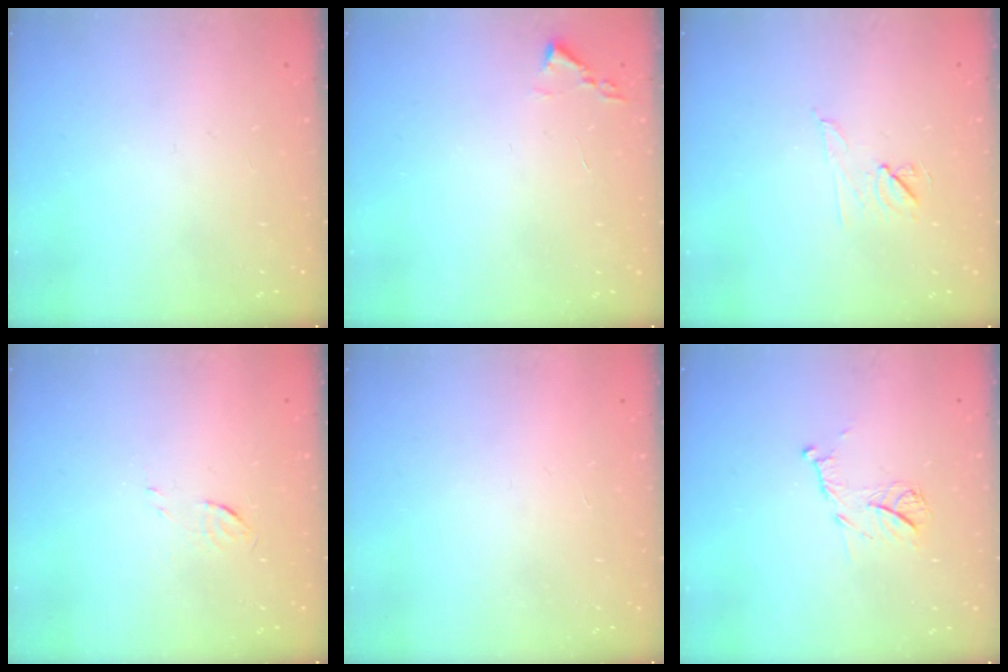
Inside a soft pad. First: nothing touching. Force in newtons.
{"total": 1.9, "press": 1.8, "slide": 0.3}
{"total": 6.7, "press": 6.5, "slide": 1.7}
{"total": 3.3, "press": 3.3, "slide": 0.3}
{"total": 1.6, "press": 1.6, "slide": 0.1}
{"total": 10.1, "press": 10.1, "slide": 0.5}